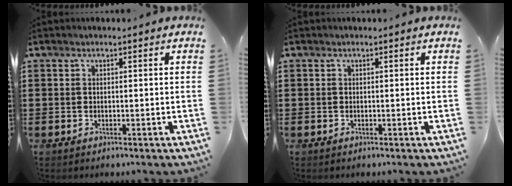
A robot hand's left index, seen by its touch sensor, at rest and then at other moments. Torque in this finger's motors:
{"motor_torque": [0.00, 0.00, -0.01, 0.00]}